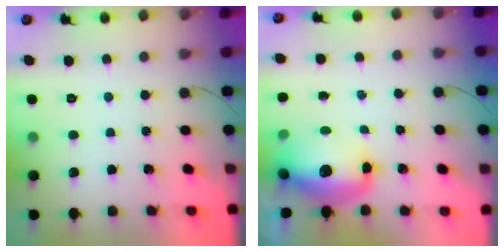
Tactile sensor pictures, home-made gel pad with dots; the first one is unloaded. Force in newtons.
{"total": 12.3, "press": 11.8, "slide": 3.4}